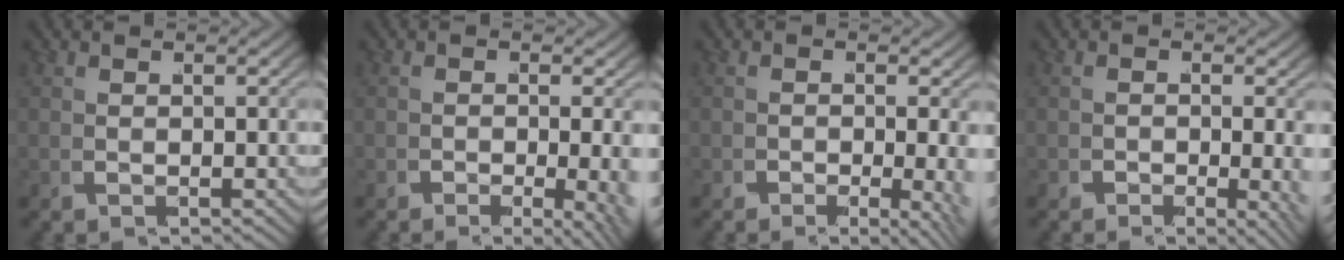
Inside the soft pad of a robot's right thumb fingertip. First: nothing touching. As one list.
[{"total": 3.5, "force": [-1.6, 1.0, 2.9], "torque": [-0.044, -0.027, -0.020]}, {"total": 2.8, "force": [-1.4, 0.9, 2.2], "torque": [-0.032, -0.025, -0.020]}, {"total": 2.3, "force": [-1.0, 0.8, 1.8], "torque": [-0.026, -0.021, -0.016]}]